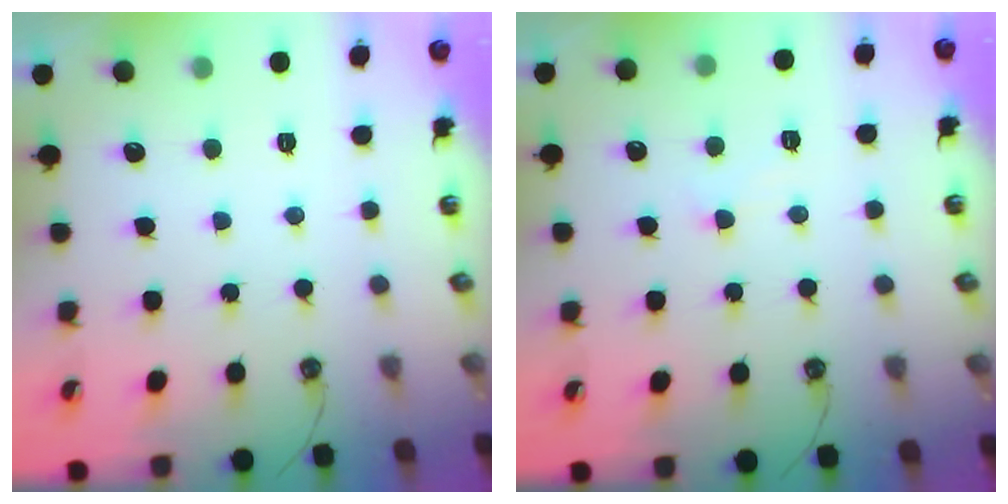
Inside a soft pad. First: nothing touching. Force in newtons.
{"total": 0.6, "press": 0.5, "slide": 0.4}